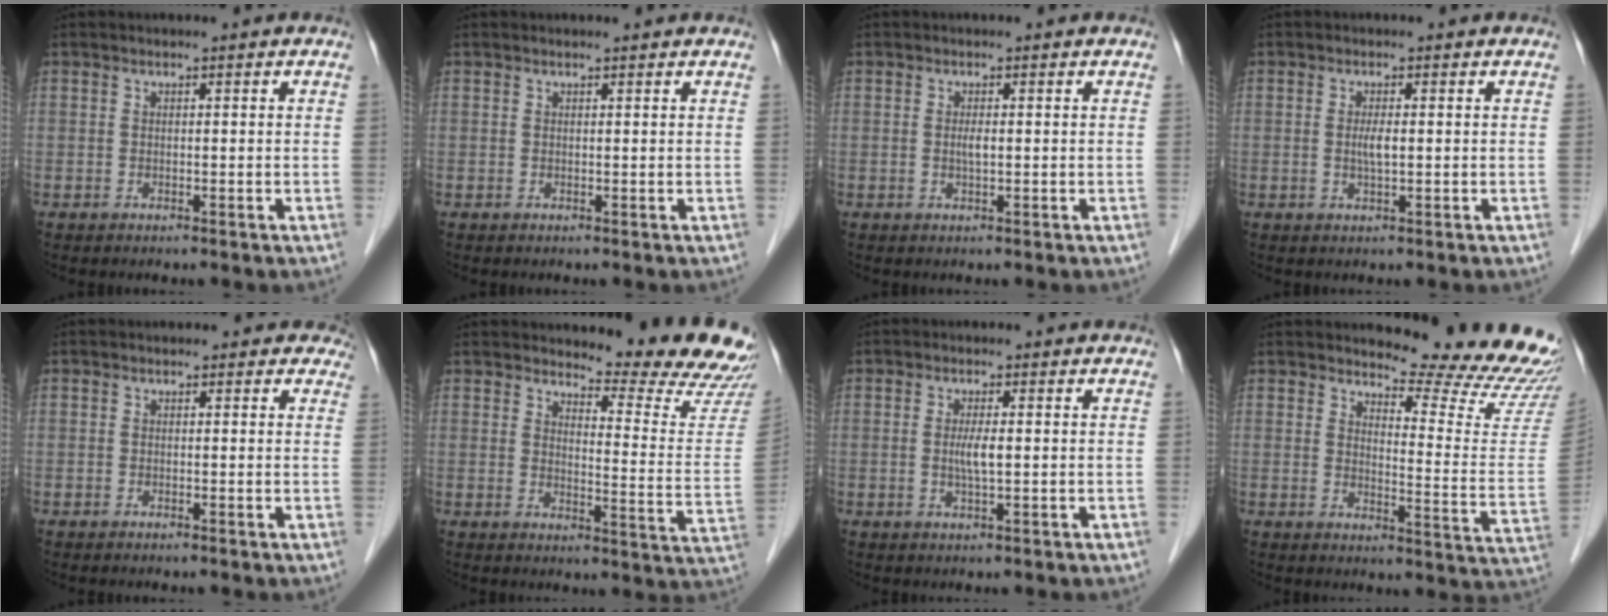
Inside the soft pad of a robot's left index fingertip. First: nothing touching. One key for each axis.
{"total": 1.2, "fx": 1.2, "fy": 0.2, "fz": 0.2, "tx": -0.014, "ty": 0.005, "tz": 0.012}
{"total": 1.2, "fx": 0.1, "fy": 0.2, "fz": 1.2, "tx": -0.025, "ty": 0.000, "tz": 0.000}
{"total": 2.0, "fx": 0.1, "fy": 0.3, "fz": 1.9, "tx": -0.041, "ty": -0.001, "tz": 0.002}
{"total": 2.0, "fx": 1.4, "fy": 1.5, "fz": -0.1, "tx": 0.017, "ty": -0.006, "tz": -0.006}
{"total": 14.9, "fx": 14.4, "fy": 0.4, "fz": 3.6, "tx": -0.042, "ty": -0.114, "tz": 0.154}
{"total": 2.7, "fx": 0.0, "fy": 0.3, "fz": 2.7, "tx": -0.055, "ty": -0.002, "tz": 0.001}
{"total": 16.5, "fx": 15.8, "fy": 1.0, "fz": 4.7, "tx": -0.054, "ty": -0.121, "tz": 0.169}